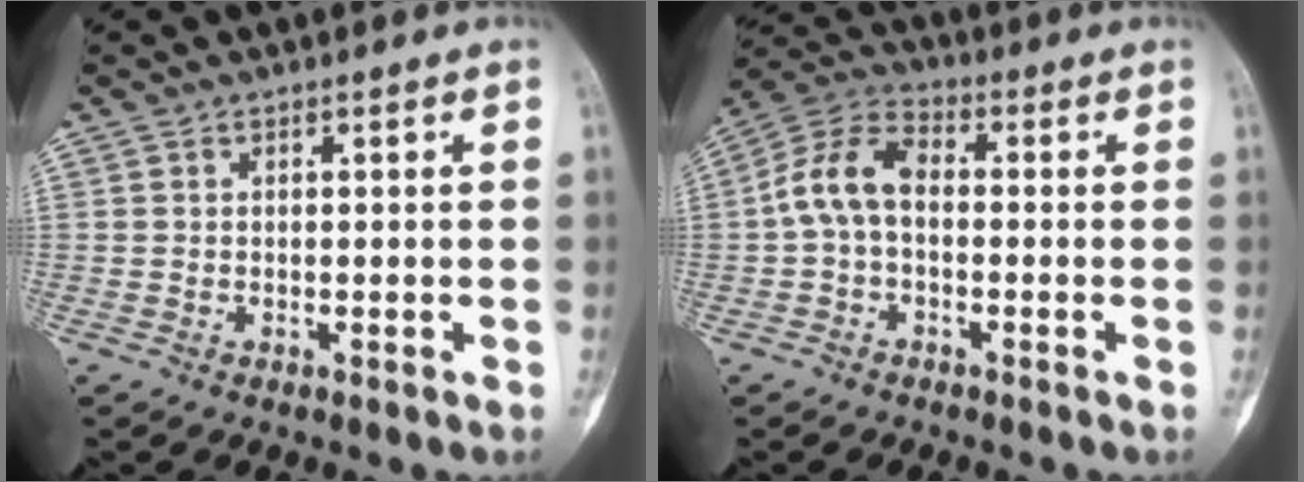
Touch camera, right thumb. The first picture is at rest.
{"total": 9.0, "force": [-0.5, 5.6, 7.0], "torque": [-0.135, 0.030, -0.023]}